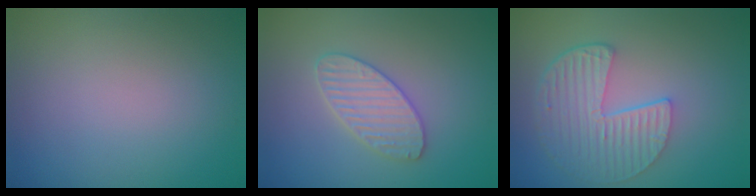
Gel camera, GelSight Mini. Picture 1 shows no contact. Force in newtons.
{"total": 3.2, "press": 3.2, "slide": 0.3}
{"total": 5.4, "press": 4.0, "slide": 3.7}